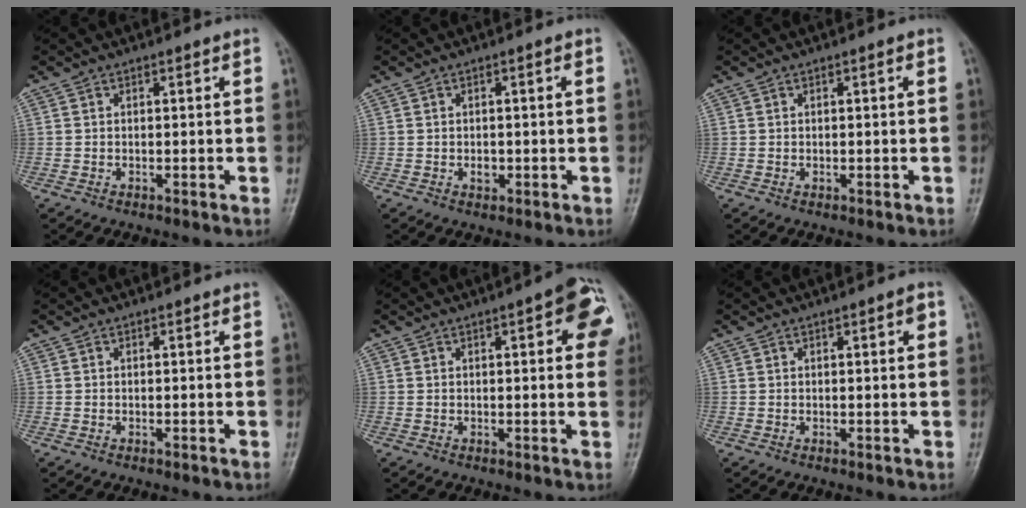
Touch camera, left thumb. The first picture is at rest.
{"total": 1.9, "force": [-0.4, 1.2, 1.4], "torque": [-0.017, 0.007, -0.006]}
{"total": 0.8, "force": [0.0, 0.2, 0.7], "torque": [-0.014, 0.007, 0.004]}
{"total": 0.0}
{"total": 8.5, "force": [2.4, 2.6, 7.7], "torque": [-0.071, 0.006, 0.019]}
{"total": 1.6, "force": [0.6, 0.4, 1.5], "torque": [-0.019, 0.002, 0.006]}